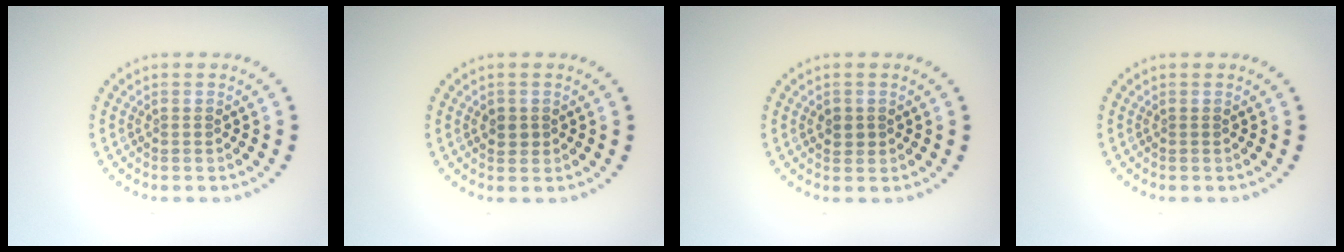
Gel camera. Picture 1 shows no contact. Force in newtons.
{"total": 1.3, "press": 1.2, "slide": 0.5}
{"total": 1.3, "press": 1.2, "slide": 0.5}
{"total": 0.0}